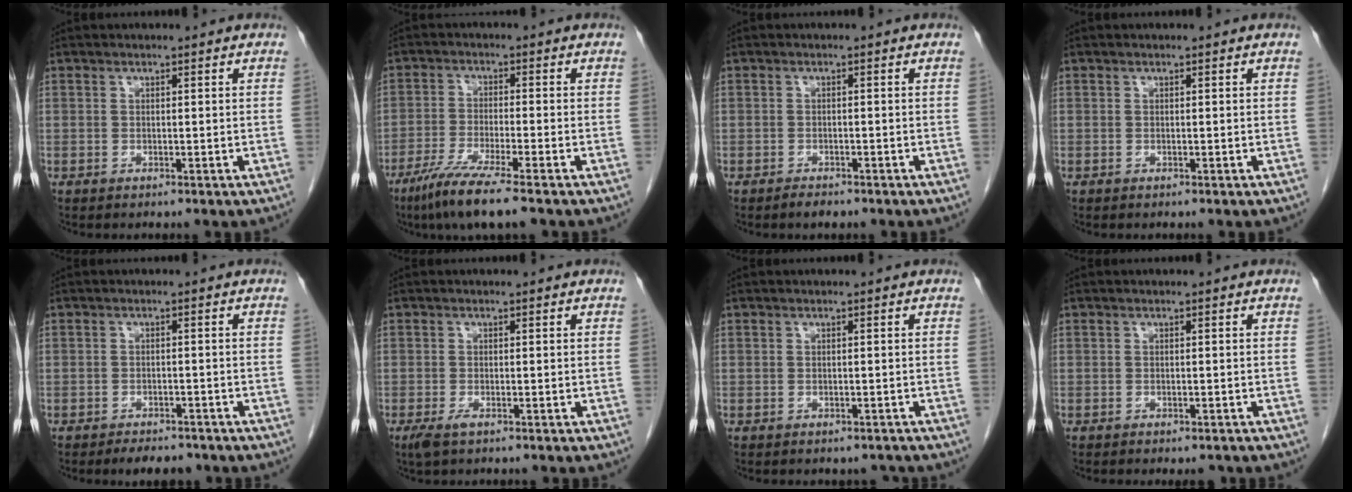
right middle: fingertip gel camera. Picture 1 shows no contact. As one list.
[{"total": 8.5, "force": [-6.0, -0.4, 5.9], "torque": [-0.107, -0.026, -0.109]}, {"total": 1.6, "force": [-1.3, 0.6, 0.7], "torque": [-0.016, -0.001, -0.016]}, {"total": 0.0}, {"total": 4.2, "force": [-3.4, 1.8, 1.6], "torque": [-0.019, 0.000, -0.046]}, {"total": 1.9, "force": [-1.1, 0.5, 1.4], "torque": [-0.034, -0.005, -0.019]}, {"total": 1.6, "force": [-1.4, 0.8, 0.2], "torque": [0.000, 0.000, -0.020]}, {"total": 2.1, "force": [-1.7, 0.8, 0.9], "torque": [-0.009, -0.003, -0.019]}]